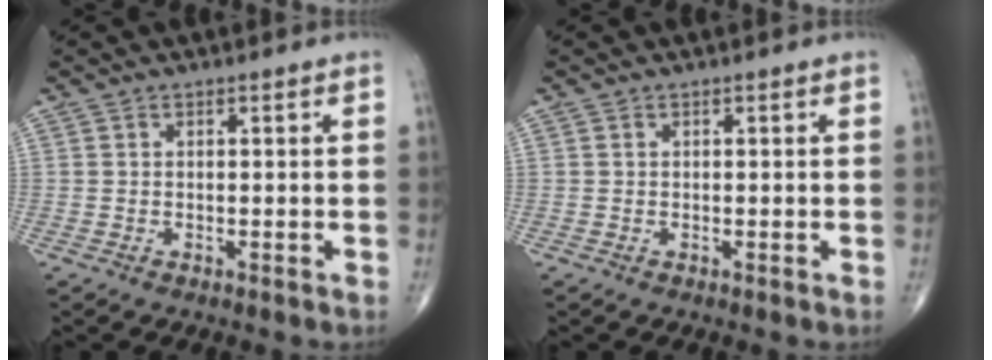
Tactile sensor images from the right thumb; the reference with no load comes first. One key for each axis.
{"total": 0.0}